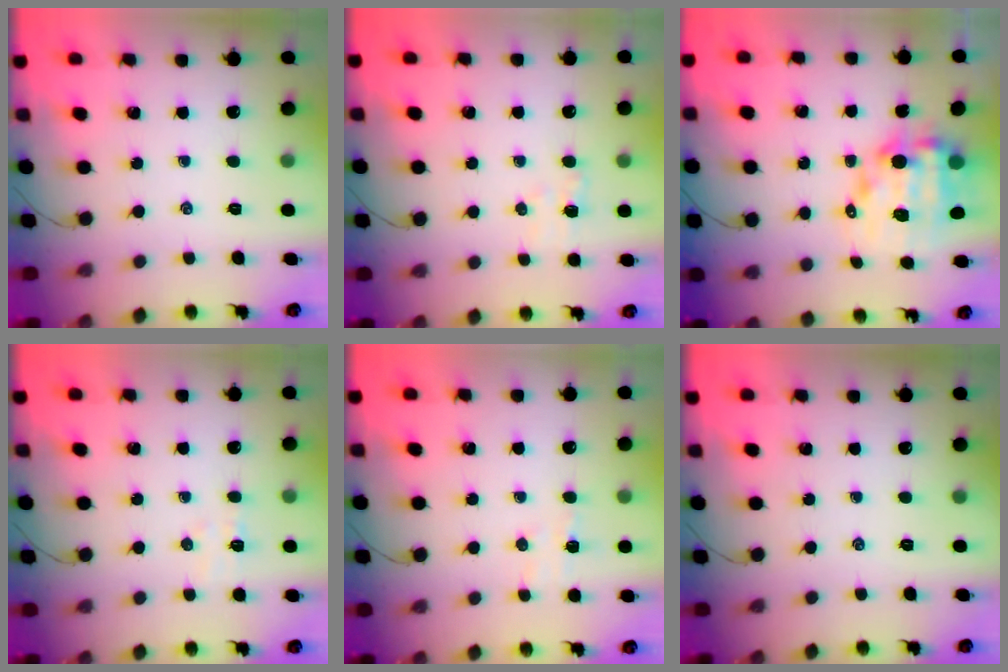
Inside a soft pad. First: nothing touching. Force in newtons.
{"total": 3.3, "press": 3.1, "slide": 1.2}
{"total": 11.9, "press": 11.5, "slide": 3.2}
{"total": 4.5, "press": 4.3, "slide": 1.2}
{"total": 5.7, "press": 5.7, "slide": 0.9}
{"total": 0.0}